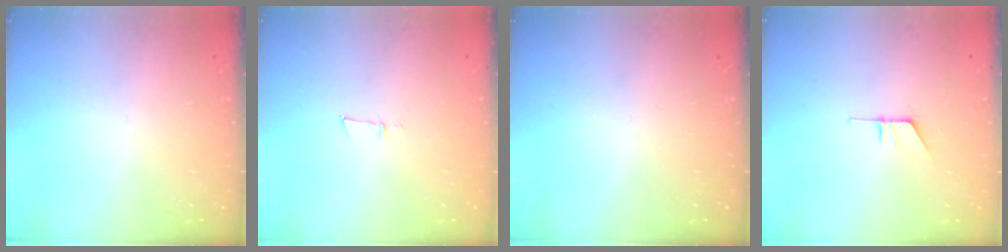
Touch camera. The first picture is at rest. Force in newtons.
{"total": 3.9, "press": 3.8, "slide": 0.9}
{"total": 0.0}
{"total": 5.4, "press": 5.4, "slide": 0.5}